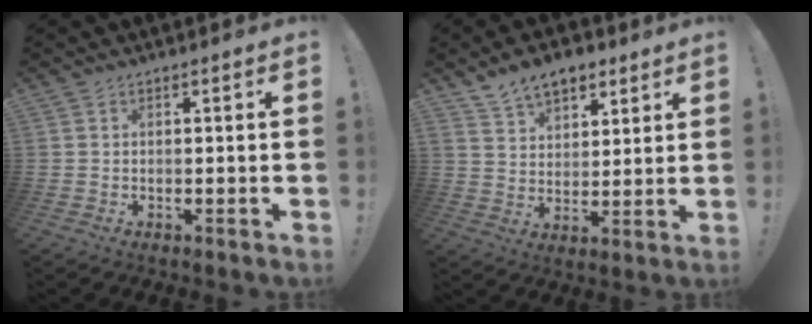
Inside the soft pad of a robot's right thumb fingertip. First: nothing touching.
{"total": 9.3, "force": [6.4, 5.5, 3.9], "torque": [-0.066, -0.028, 0.124]}